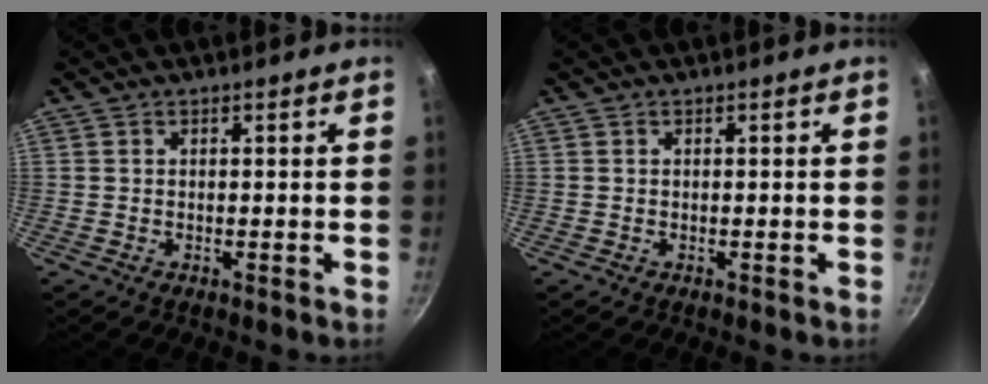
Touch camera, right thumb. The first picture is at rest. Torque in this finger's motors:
{"motor_torque": [-0.26, 0.06, -0.21, -0.10, -0.02]}